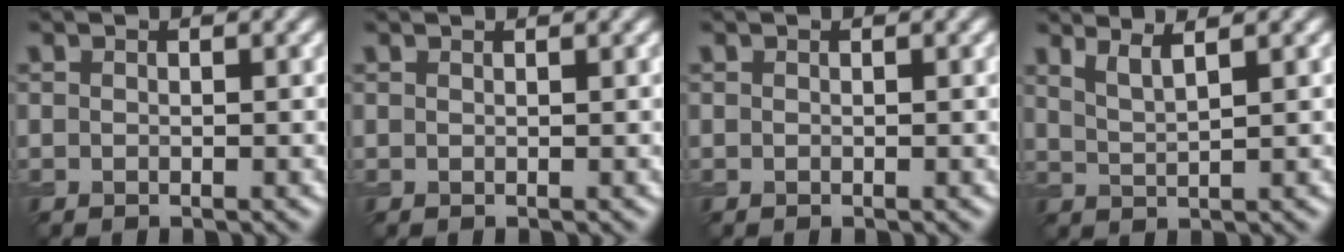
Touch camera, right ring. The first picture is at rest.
{"total": 1.1, "force": [1.0, 0.2, 0.3], "torque": [-0.006, -0.003, 0.006]}
{"total": 0.0}
{"total": 2.4, "force": [1.7, 0.5, 1.6], "torque": [-0.023, 0.003, 0.032]}